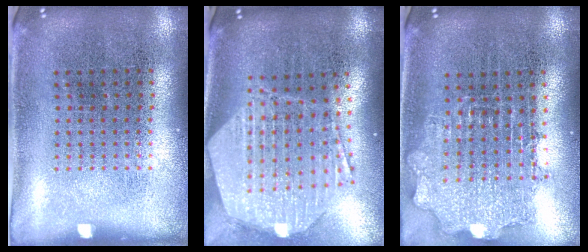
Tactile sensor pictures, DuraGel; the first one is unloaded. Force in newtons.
{"total": 2.9, "press": 2.3, "slide": 1.8}
{"total": 1.7, "press": 1.4, "slide": 1.0}